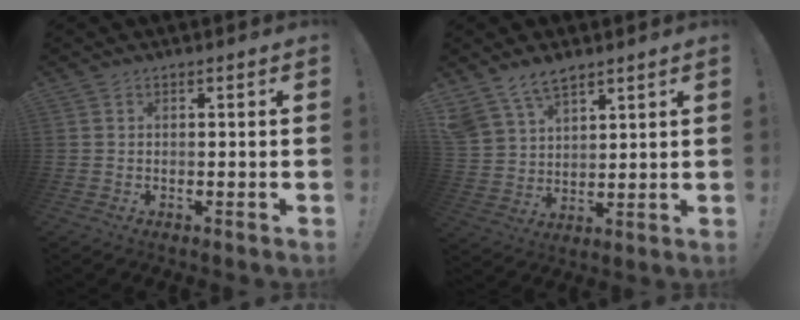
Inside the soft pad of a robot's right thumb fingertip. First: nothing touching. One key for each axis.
{"total": 9.3, "fx": 7.3, "fy": 4.8, "fz": 3.0, "tx": -0.068, "ty": -0.039, "tz": 0.147}